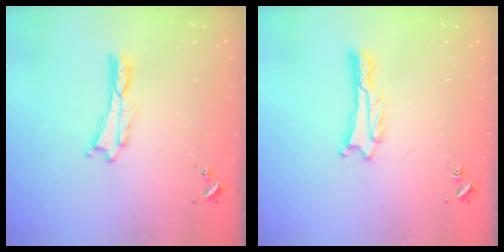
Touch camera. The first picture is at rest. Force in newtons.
{"total": 1.3, "press": 1.3, "slide": 0.0}